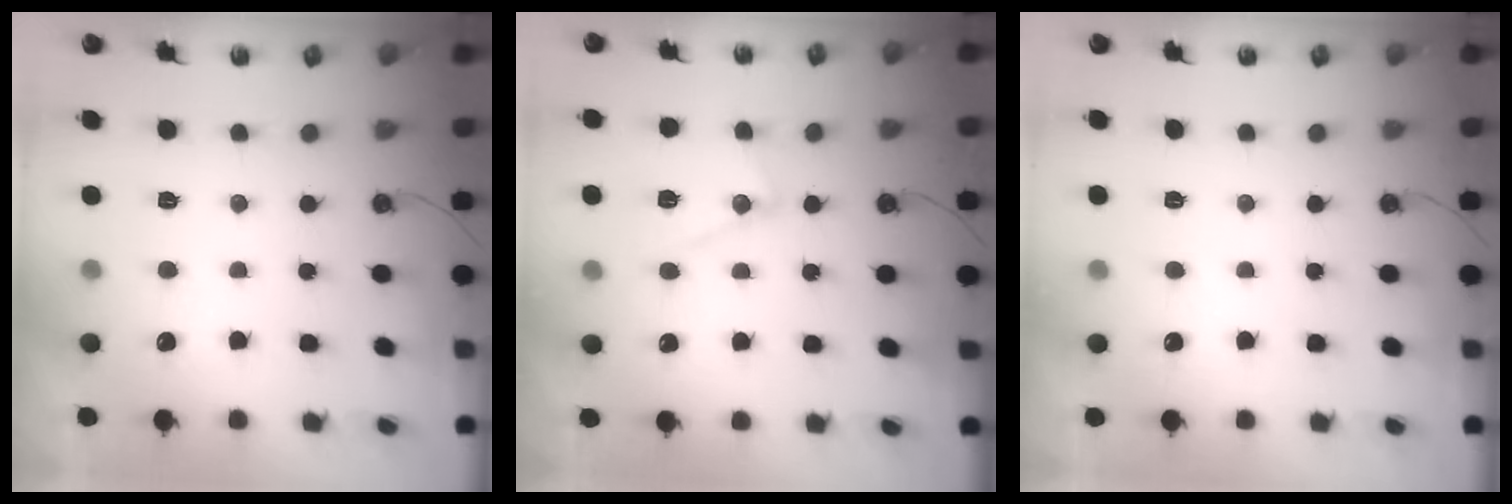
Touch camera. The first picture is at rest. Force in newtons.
{"total": 11.8, "press": 11.8, "slide": 0.5}
{"total": 2.7, "press": 2.7, "slide": 0.5}